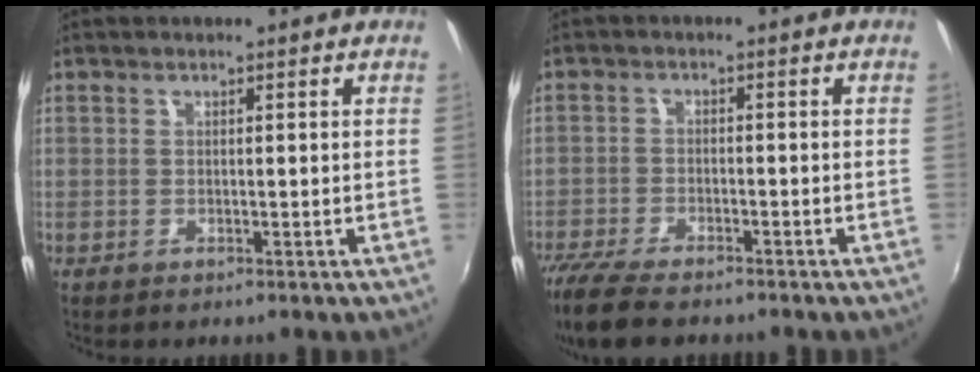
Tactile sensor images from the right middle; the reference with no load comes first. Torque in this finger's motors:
{"motor_torque": [0.78, -0.76, 0.12, 0.10]}